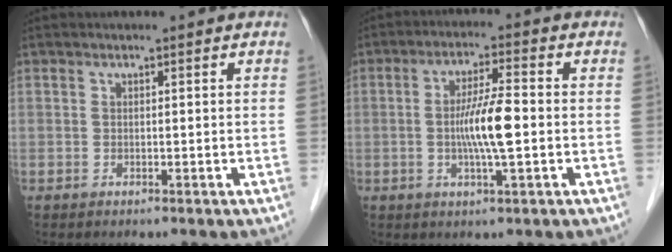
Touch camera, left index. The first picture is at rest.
{"total": 7.0, "force": [-0.9, 0.4, 7.0], "torque": [-0.135, -0.005, -0.020]}